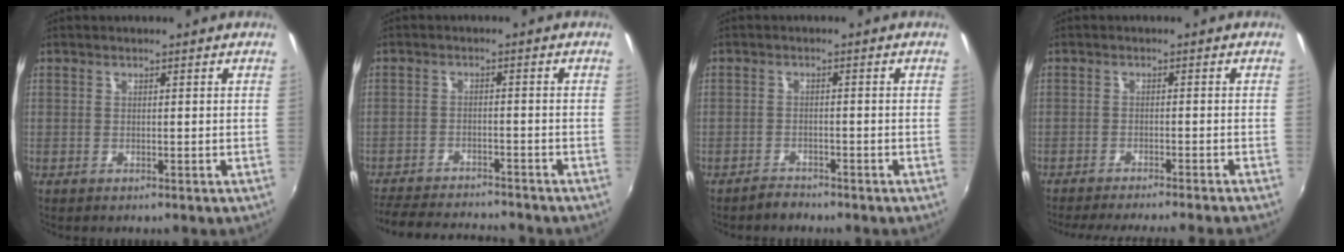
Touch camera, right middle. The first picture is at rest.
{"total": 13.5, "force": [-12.4, 2.1, 4.9], "torque": [-0.118, -0.012, -0.192]}
{"total": 1.9, "force": [-1.8, 0.6, 0.2], "torque": [-0.010, 0.003, -0.033]}
{"total": 10.5, "force": [-9.3, -0.7, 4.7], "torque": [-0.097, -0.019, -0.134]}